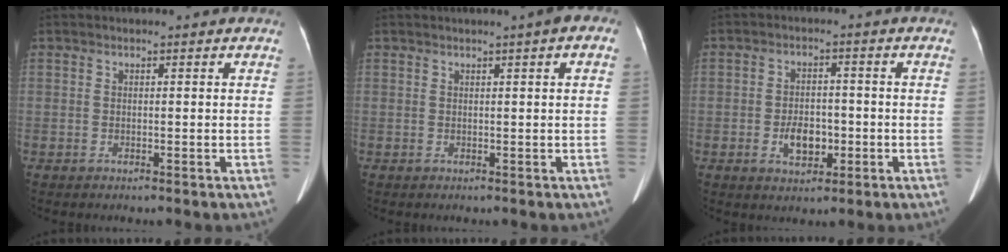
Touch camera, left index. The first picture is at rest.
{"total": 2.5, "force": [0.9, 0.2, 2.3], "torque": [-0.030, 0.012, 0.009]}
{"total": 5.0, "force": [-1.5, 3.0, 3.6], "torque": [-0.065, 0.006, -0.021]}